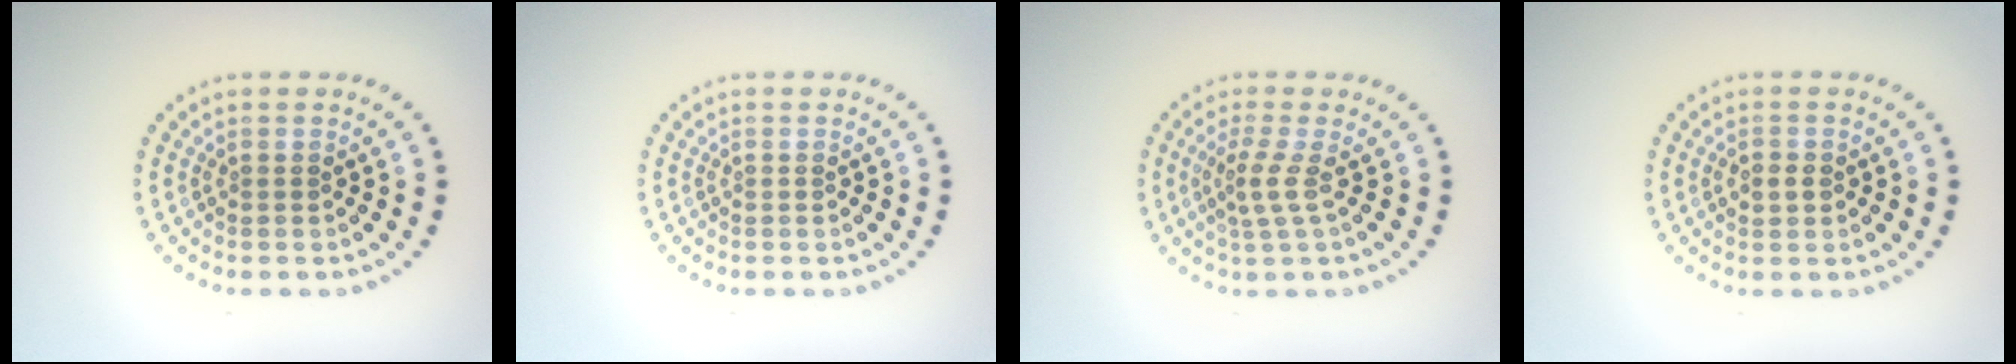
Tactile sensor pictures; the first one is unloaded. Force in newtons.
{"total": 0.0}
{"total": 2.2, "press": 1.5, "slide": 1.6}
{"total": 1.4, "press": 1.4, "slide": 0.1}